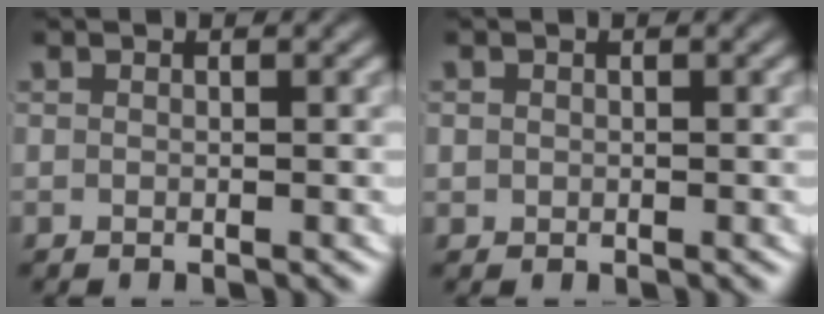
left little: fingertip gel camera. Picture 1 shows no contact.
{"total": 1.0, "force": [0.1, 1.0, 0.3], "torque": [-0.014, -0.006, 0.006]}